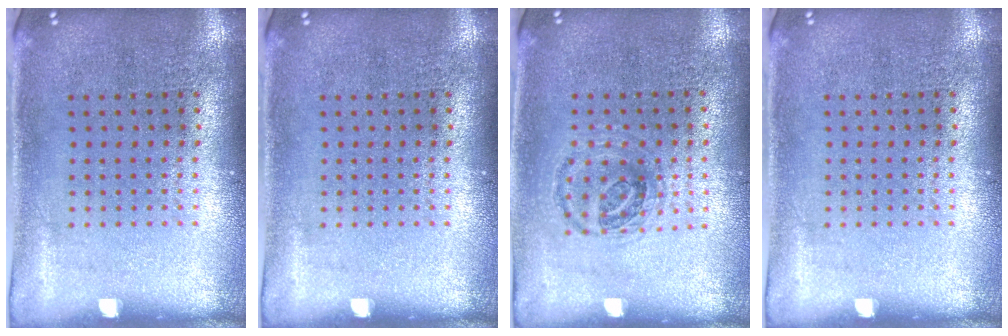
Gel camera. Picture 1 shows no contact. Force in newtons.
{"total": 0.0}
{"total": 1.0, "press": 0.9, "slide": 0.2}
{"total": 0.0}